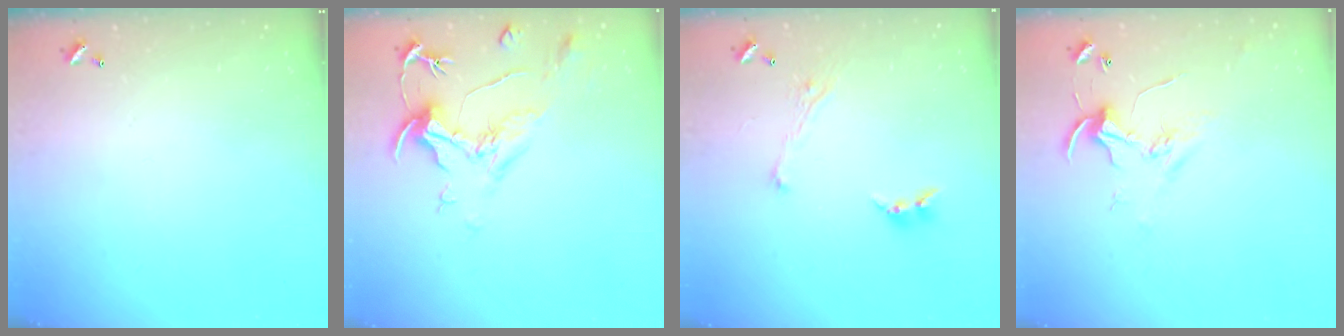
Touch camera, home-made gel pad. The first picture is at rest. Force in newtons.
{"total": 2.1, "press": 1.7, "slide": 1.3}
{"total": 2.8, "press": 2.8, "slide": 0.1}
{"total": 2.5, "press": 2.5, "slide": 0.2}